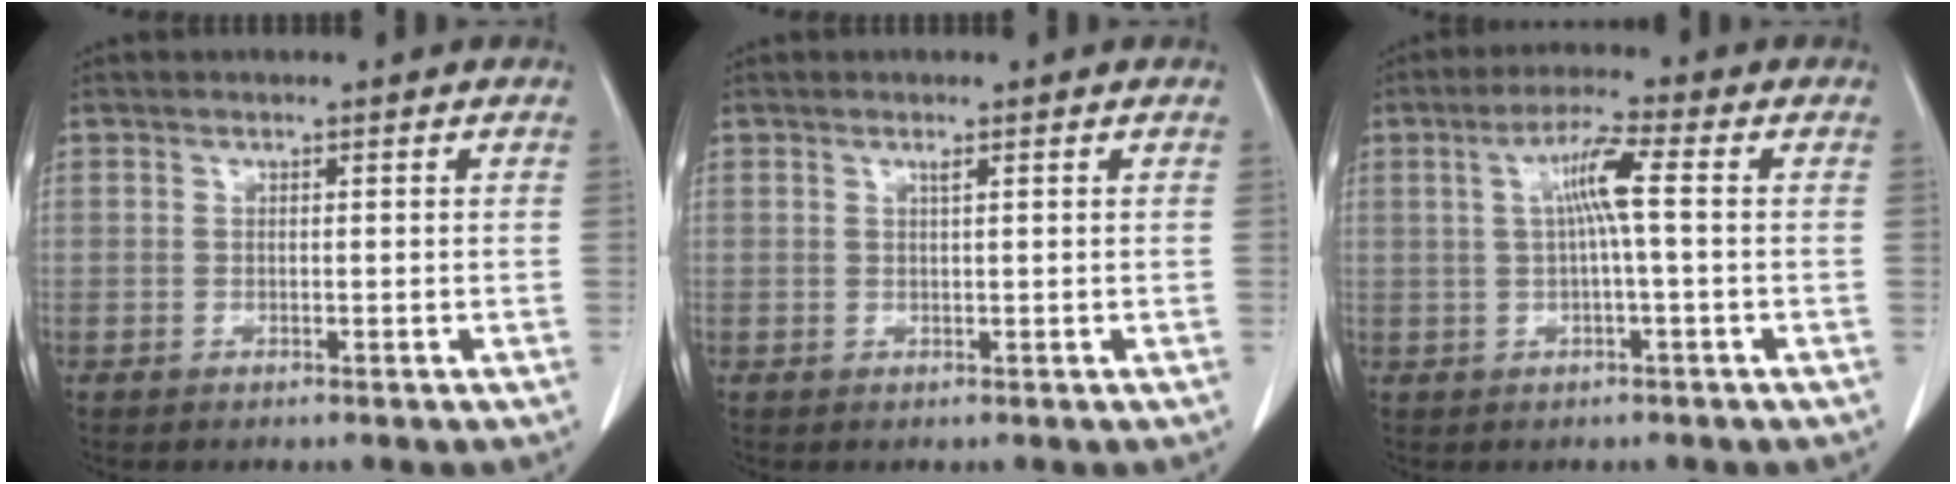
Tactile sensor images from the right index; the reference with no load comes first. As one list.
[{"total": 0.6, "force": [0.4, -0.1, 0.5], "torque": [-0.012, -0.002, 0.008]}, {"total": 5.6, "force": [0.7, 0.0, 5.6], "torque": [-0.105, 0.014, 0.014]}]